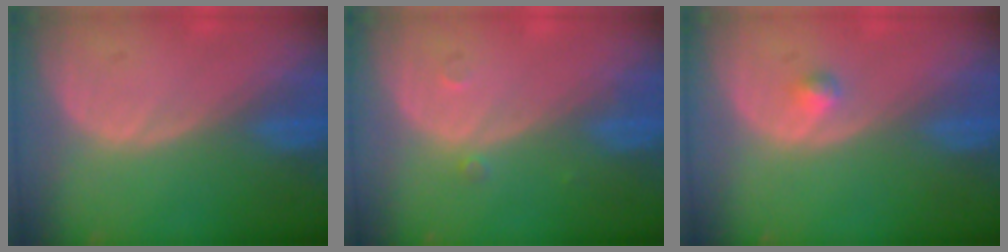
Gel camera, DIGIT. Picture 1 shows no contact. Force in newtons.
{"total": 0.8, "press": 0.8, "slide": 0.1}
{"total": 1.1, "press": 1.1, "slide": 0.1}